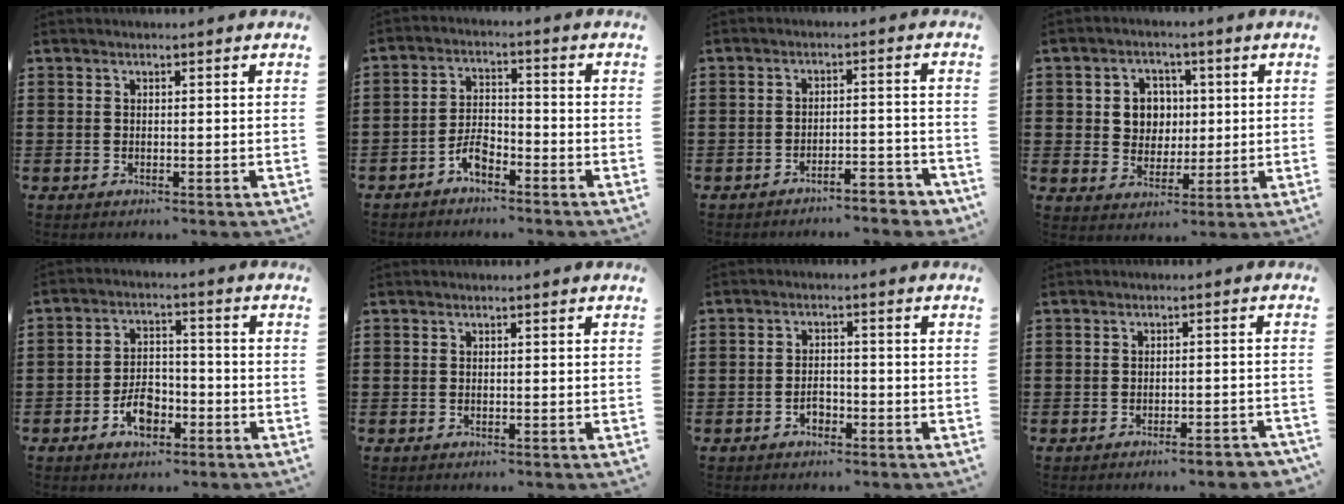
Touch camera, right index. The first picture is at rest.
{"total": 4.0, "force": [-2.9, 1.7, 2.1], "torque": [-0.045, 0.008, -0.058]}
{"total": 3.8, "force": [-3.7, 0.2, 0.7], "torque": [-0.016, 0.003, -0.079]}
{"total": 5.5, "force": [0.9, 5.0, 2.0], "torque": [-0.053, 0.014, 0.012]}
{"total": 5.5, "force": [-2.8, 3.3, 3.5], "torque": [-0.054, 0.006, -0.053]}
{"total": 0.0}
{"total": 2.2, "force": [-1.3, 1.2, 1.3], "torque": [-0.028, 0.003, -0.028]}
{"total": 2.4, "force": [-2.0, 0.0, 1.3], "torque": [-0.021, 0.001, -0.040]}